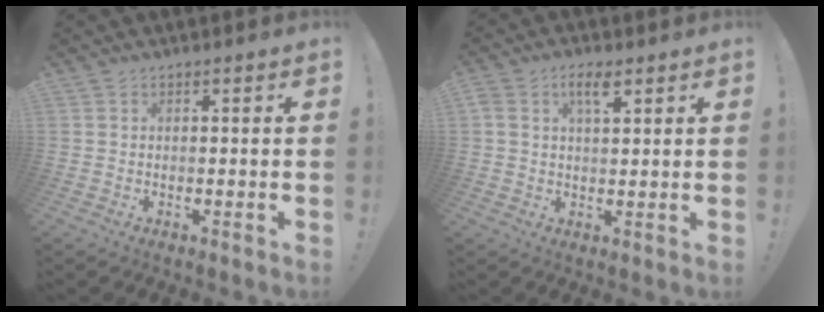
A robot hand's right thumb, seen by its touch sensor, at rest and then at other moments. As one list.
[{"total": 4.8, "force": [2.4, 1.9, 3.8], "torque": [-0.063, -0.003, 0.039]}]